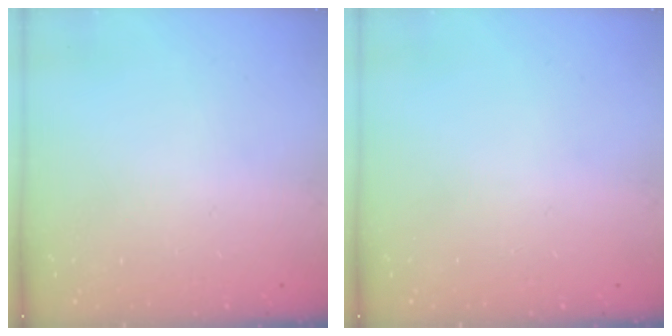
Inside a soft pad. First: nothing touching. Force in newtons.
{"total": 0.0}